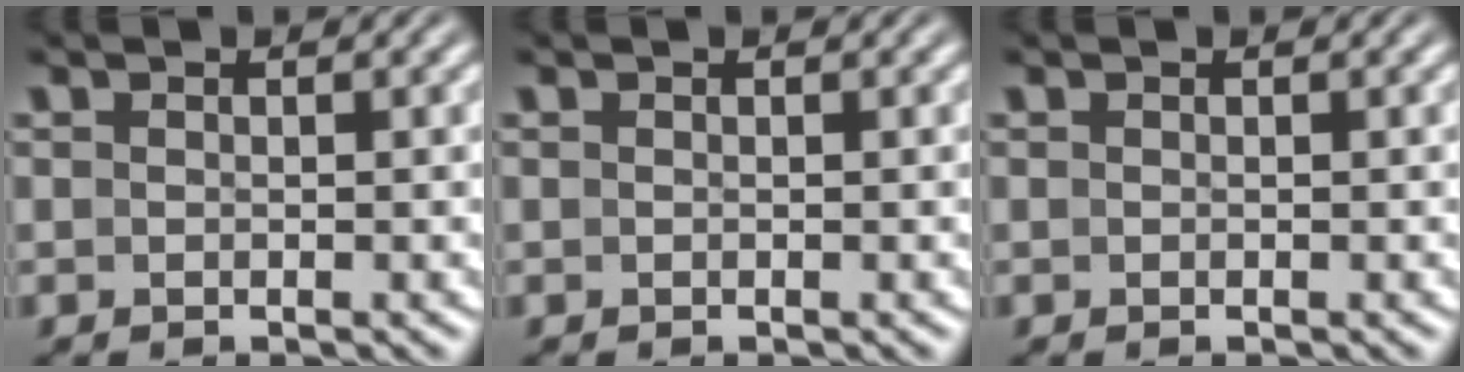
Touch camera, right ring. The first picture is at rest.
{"total": 0.0}
{"total": 0.0}